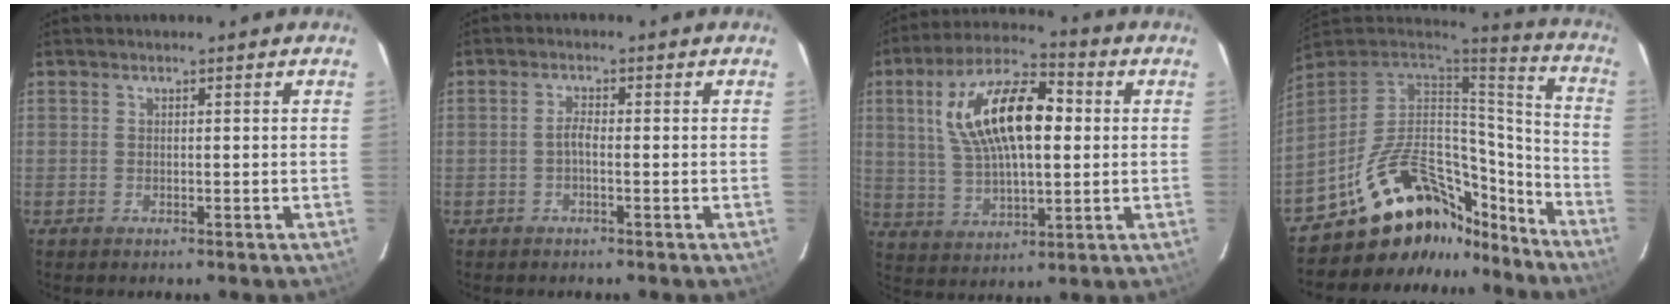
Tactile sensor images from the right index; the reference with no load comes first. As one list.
[{"total": 1.6, "force": [-0.6, 0.4, 1.4], "torque": [-0.029, 0.006, -0.014]}, {"total": 17.7, "force": [3.5, 7.6, 15.6], "torque": [-0.288, 0.026, 0.065]}, {"total": 25.6, "force": [-18.4, 12.8, 12.2], "torque": [-0.221, 0.059, -0.263]}]